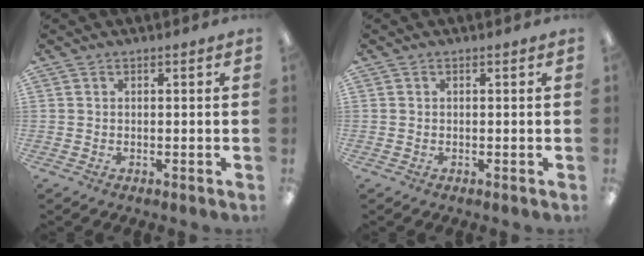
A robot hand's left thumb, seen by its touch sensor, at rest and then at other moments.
{"total": 0.0}